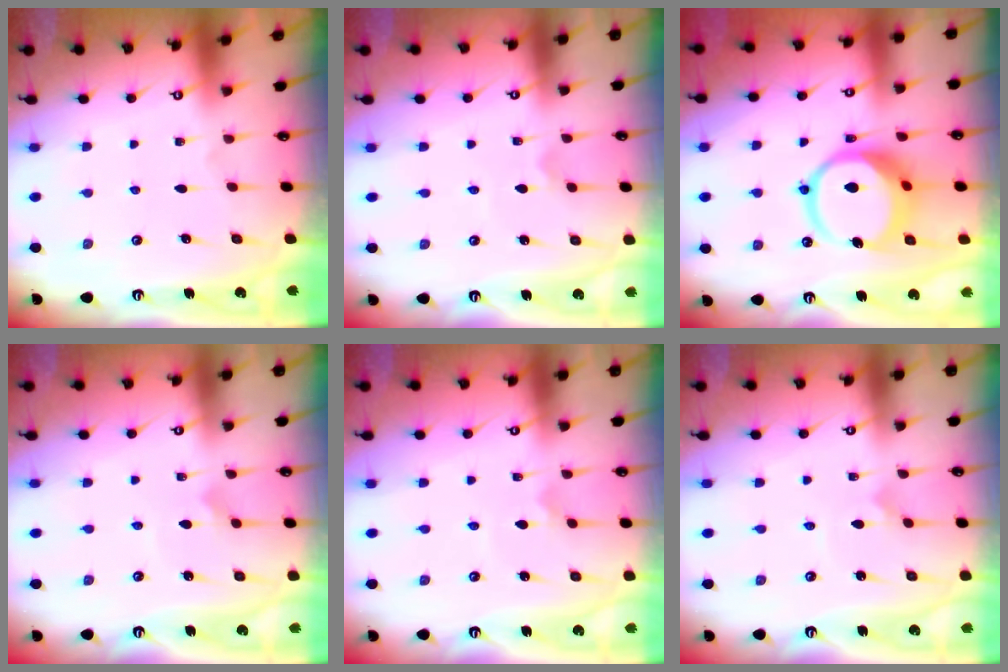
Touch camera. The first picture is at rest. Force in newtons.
{"total": 2.0, "press": 2.0, "slide": 0.4}
{"total": 13.3, "press": 13.1, "slide": 1.9}
{"total": 3.0, "press": 3.0, "slide": 0.2}
{"total": 2.9, "press": 2.9, "slide": 0.1}
{"total": 1.4, "press": 1.4, "slide": 0.0}